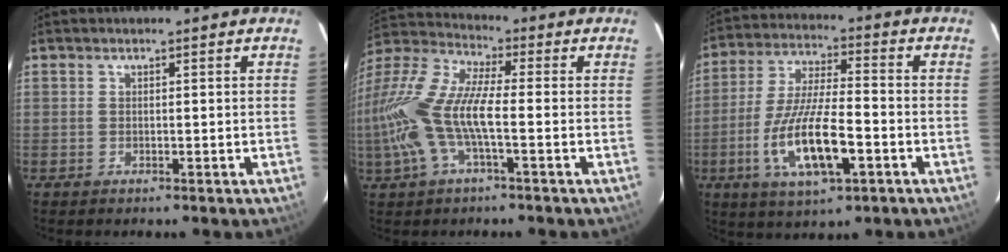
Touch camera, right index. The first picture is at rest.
{"total": 16.9, "force": [-2.5, 5.2, 15.9], "torque": [-0.319, 0.000, -0.055]}
{"total": 15.2, "force": [-5.4, 4.2, 13.6], "torque": [-0.281, -0.016, -0.095]}